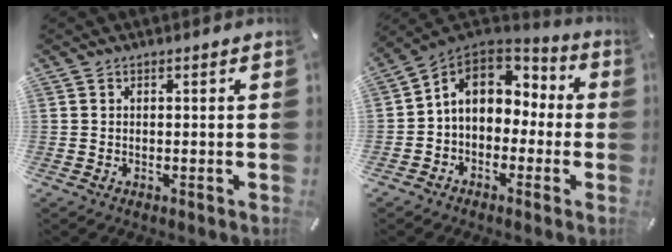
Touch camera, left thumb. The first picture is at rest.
{"total": 9.9, "force": [1.5, 8.1, 5.3], "torque": [-0.116, 0.006, 0.030]}